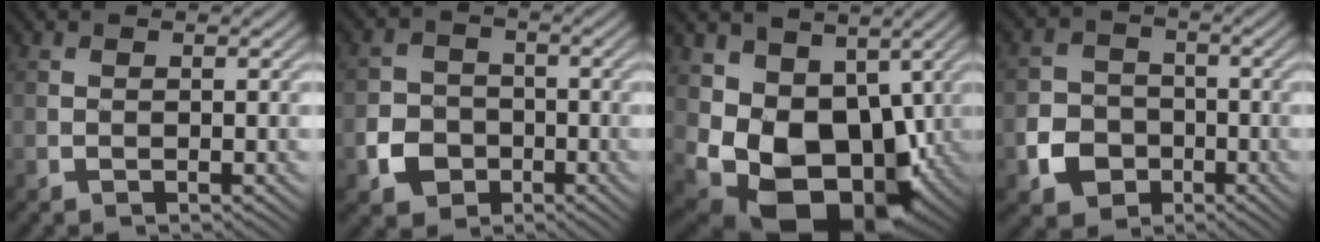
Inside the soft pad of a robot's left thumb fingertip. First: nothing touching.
{"total": 4.9, "force": [-2.0, 4.1, 1.7], "torque": [-0.034, -0.004, -0.043]}
{"total": 13.4, "force": [-0.2, 9.9, 9.1], "torque": [-0.164, -0.051, 0.014]}
{"total": 5.5, "force": [-2.2, 4.6, 2.0], "torque": [-0.046, -0.006, -0.047]}